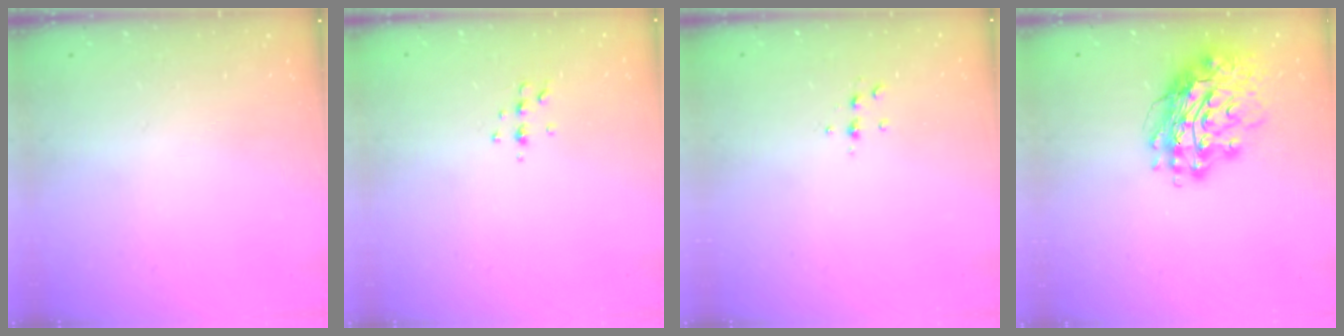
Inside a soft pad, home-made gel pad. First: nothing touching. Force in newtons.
{"total": 5.2, "press": 5.0, "slide": 1.1}
{"total": 5.3, "press": 5.2, "slide": 1.0}
{"total": 16.2, "press": 16.1, "slide": 2.1}